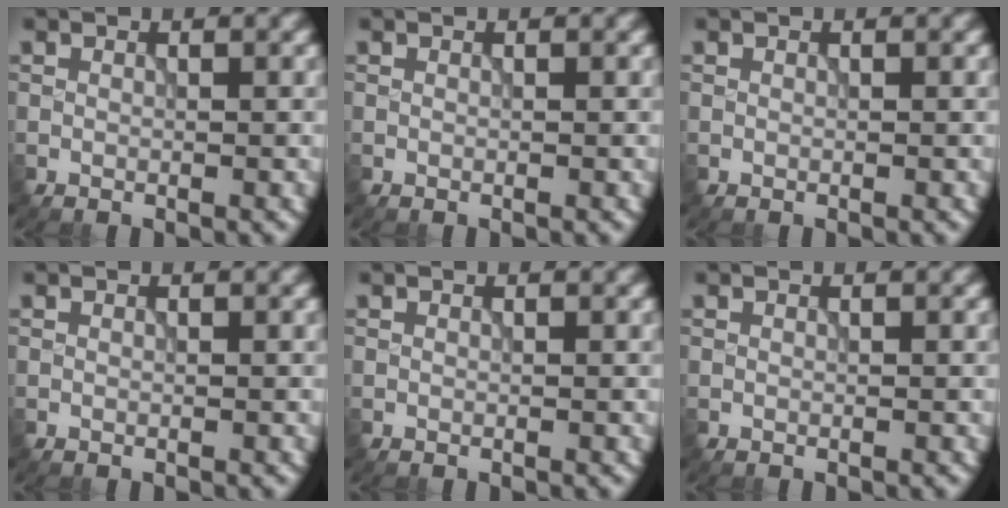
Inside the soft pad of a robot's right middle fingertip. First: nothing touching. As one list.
[{"total": 0.0}, {"total": 0.0}, {"total": 0.0}, {"total": 0.0}, {"total": 0.0}]